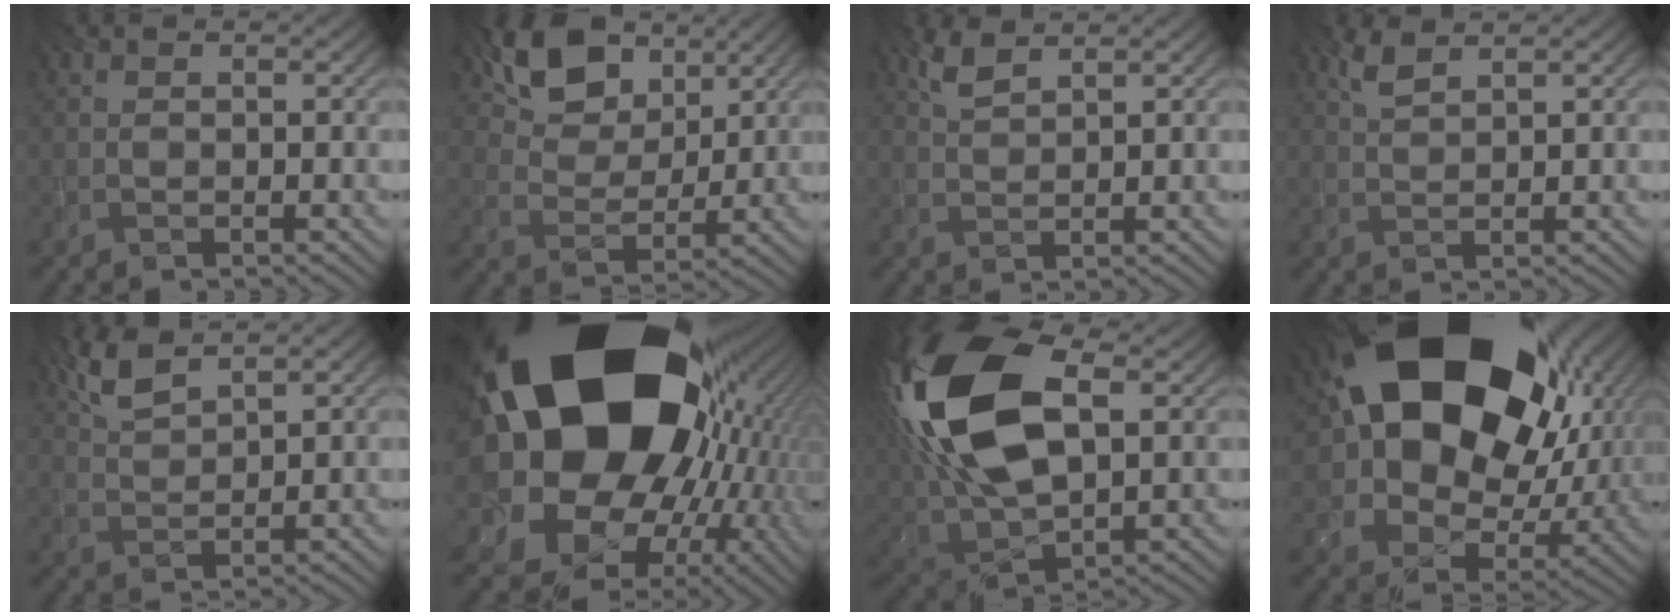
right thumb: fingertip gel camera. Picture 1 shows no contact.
{"total": 10.4, "force": [6.3, 6.4, 5.3], "torque": [-0.114, 0.004, 0.109]}
{"total": 3.0, "force": [2.2, 0.7, 1.9], "torque": [-0.050, 0.004, 0.051]}
{"total": 2.6, "force": [1.9, 0.6, 1.6], "torque": [-0.043, 0.004, 0.043]}
{"total": 5.0, "force": [3.6, 1.3, 3.2], "torque": [-0.086, 0.008, 0.079]}
{"total": 25.5, "force": [4.8, 19.7, 15.5], "torque": [-0.298, -0.060, 0.059]}
{"total": 20.0, "force": [5.7, 11.0, 15.8], "torque": [-0.354, 0.022, 0.091]}
{"total": 22.4, "force": [6.6, 16.2, 13.9], "torque": [-0.272, -0.011, 0.151]}